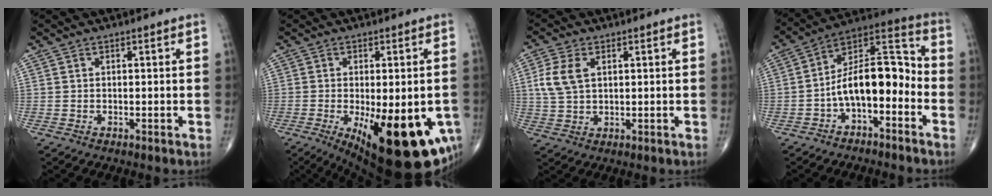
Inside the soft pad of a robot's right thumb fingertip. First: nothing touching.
{"total": 22.2, "force": [-7.7, 8.4, 19.1], "torque": [-0.211, -0.022, -0.088]}
{"total": 6.4, "force": [1.7, 3.9, 4.8], "torque": [-0.106, 0.003, 0.035]}
{"total": 13.8, "force": [-3.8, 6.9, 11.4], "torque": [-0.166, 0.074, -0.072]}